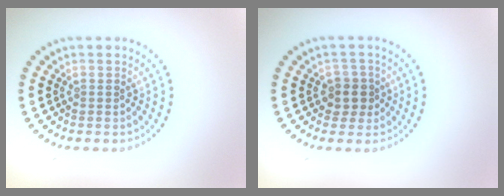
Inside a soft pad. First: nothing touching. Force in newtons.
{"total": 2.1, "press": 1.8, "slide": 1.1}